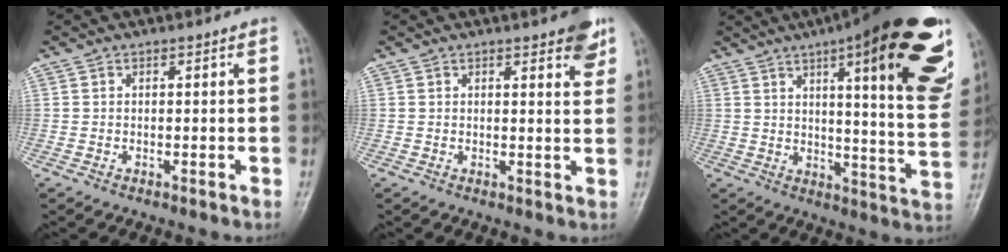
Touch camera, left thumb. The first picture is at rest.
{"total": 5.8, "force": [3.7, 1.7, 4.2], "torque": [-0.037, -0.015, 0.042]}
{"total": 28.9, "force": [14.8, 6.9, 23.9], "torque": [-0.264, -0.037, 0.200]}